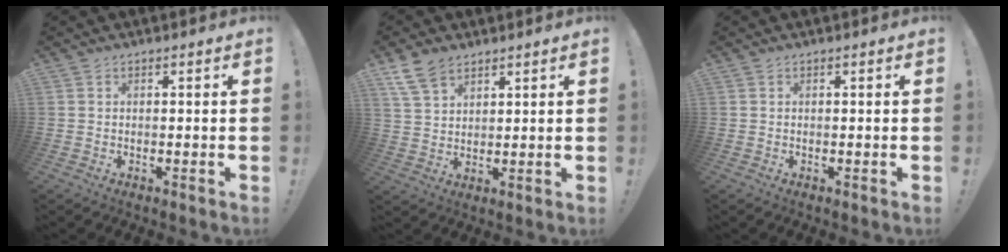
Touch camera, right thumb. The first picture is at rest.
{"total": 8.1, "force": [5.6, 4.5, 3.7], "torque": [-0.080, -0.016, 0.113]}
{"total": 0.0}